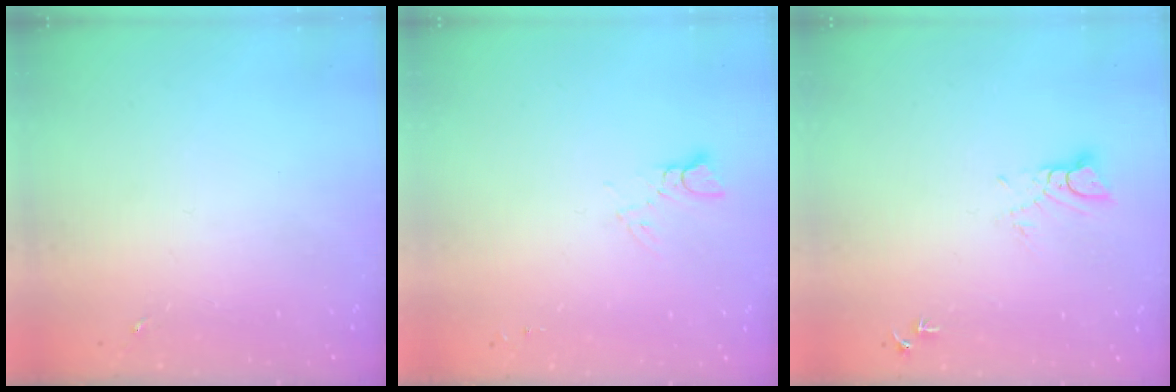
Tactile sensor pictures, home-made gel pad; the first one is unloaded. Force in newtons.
{"total": 4.1, "press": 4.1, "slide": 0.4}
{"total": 4.3, "press": 4.3, "slide": 0.4}